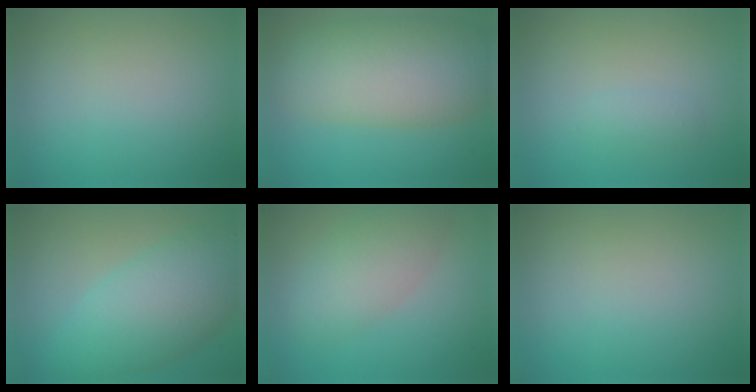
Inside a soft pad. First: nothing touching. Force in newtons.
{"total": 9.1, "press": 9.1, "slide": 0.3}
{"total": 1.0, "press": 1.0, "slide": 0.1}
{"total": 7.2, "press": 7.2, "slide": 0.2}
{"total": 4.4, "press": 4.4, "slide": 0.2}
{"total": 0.0}